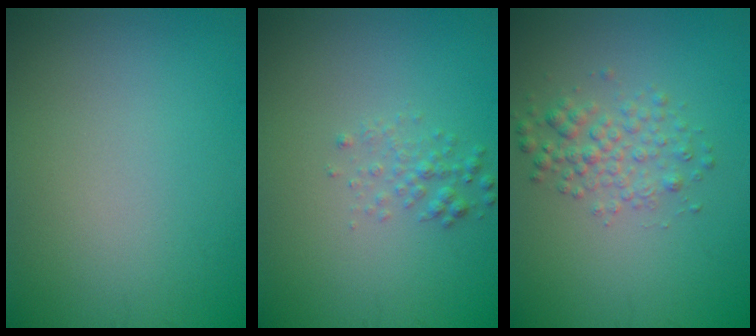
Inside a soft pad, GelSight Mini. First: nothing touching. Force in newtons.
{"total": 1.4, "press": 1.4, "slide": 0.0}
{"total": 2.6, "press": 2.6, "slide": 0.1}